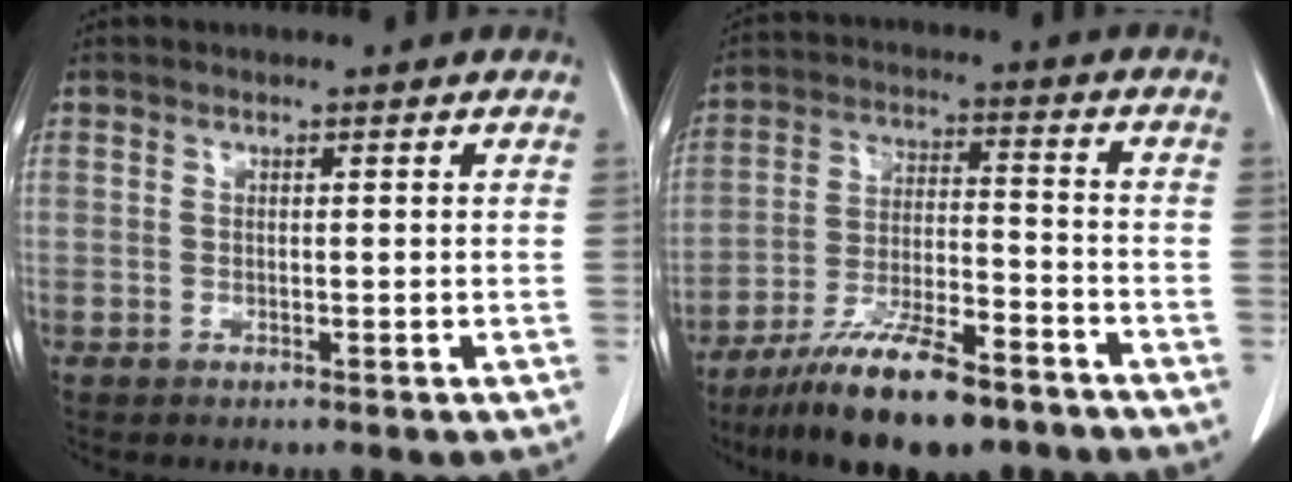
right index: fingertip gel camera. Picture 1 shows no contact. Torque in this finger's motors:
{"motor_torque": [1.08, -1.05, 0.34, 0.16]}